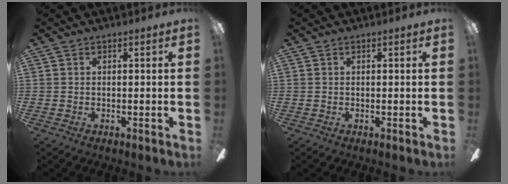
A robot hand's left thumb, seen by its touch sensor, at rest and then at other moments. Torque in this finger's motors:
{"motor_torque": [0.00, 0.00, -0.19, 0.16, 0.00]}